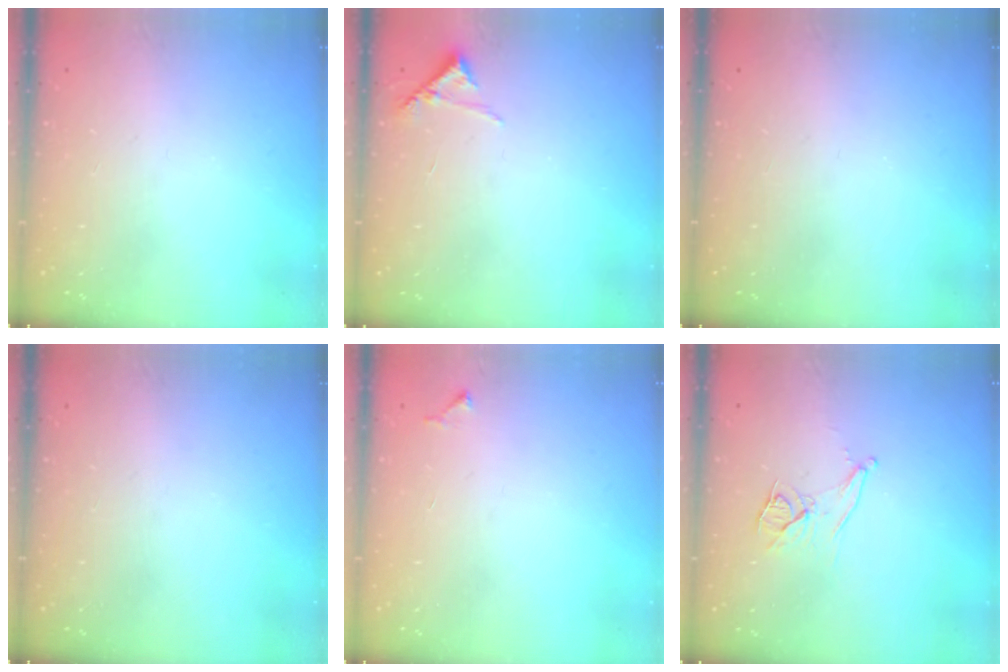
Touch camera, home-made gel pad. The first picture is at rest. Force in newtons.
{"total": 6.4, "press": 6.4, "slide": 0.2}
{"total": 0.0}
{"total": 0.0}
{"total": 4.2, "press": 4.1, "slide": 0.4}
{"total": 8.5, "press": 7.8, "slide": 3.3}